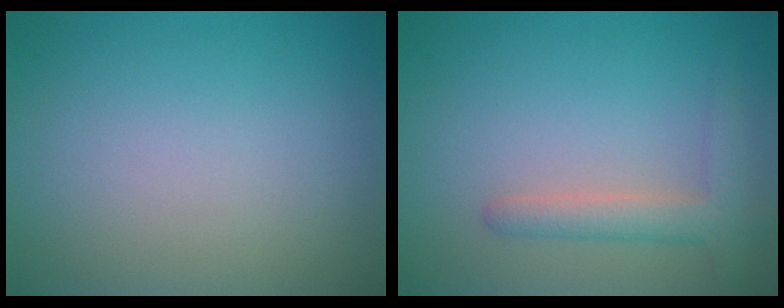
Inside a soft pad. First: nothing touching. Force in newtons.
{"total": 2.9, "press": 2.9, "slide": 0.2}